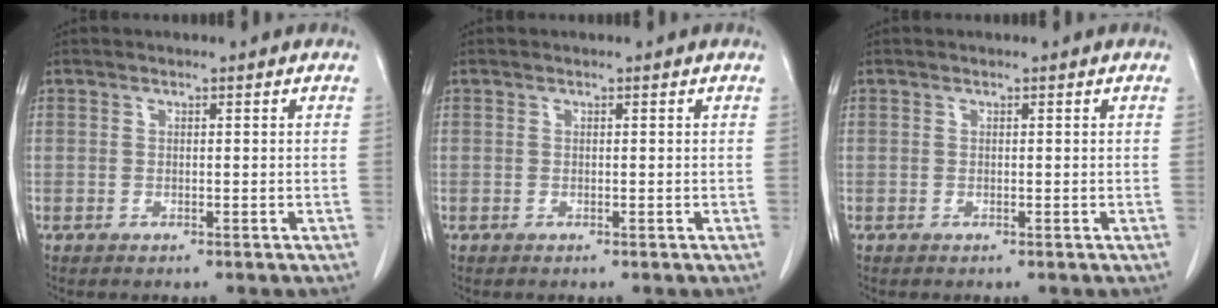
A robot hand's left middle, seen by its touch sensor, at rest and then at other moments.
{"total": 0.0}
{"total": 0.0}